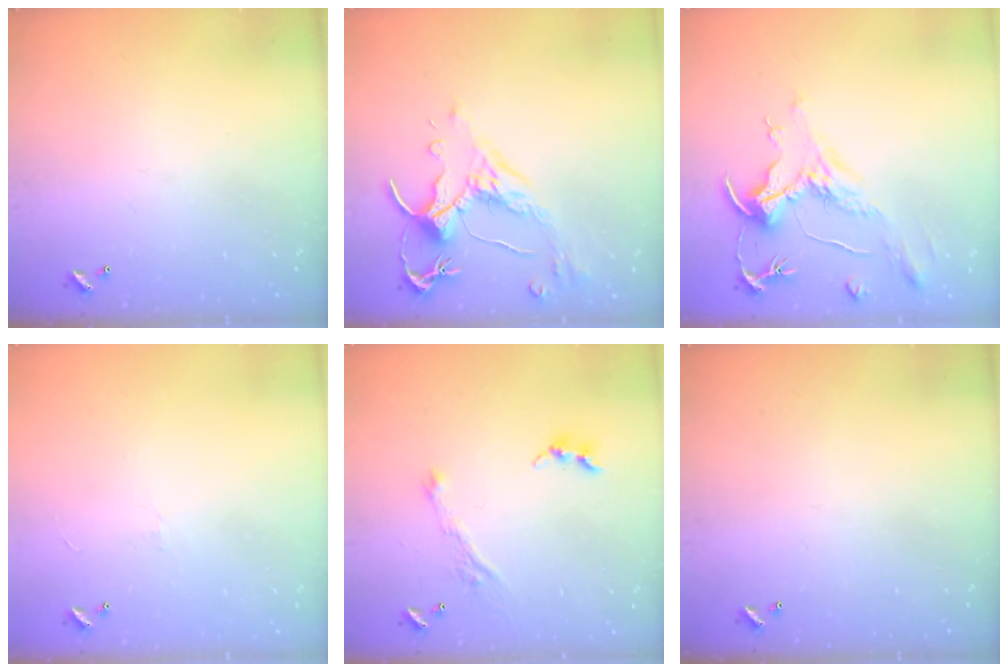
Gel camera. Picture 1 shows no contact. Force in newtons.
{"total": 2.5, "press": 2.1, "slide": 1.3}
{"total": 2.1, "press": 1.6, "slide": 1.3}
{"total": 0.7, "press": 0.3, "slide": 0.7}
{"total": 3.7, "press": 3.7, "slide": 0.2}
{"total": 0.0}